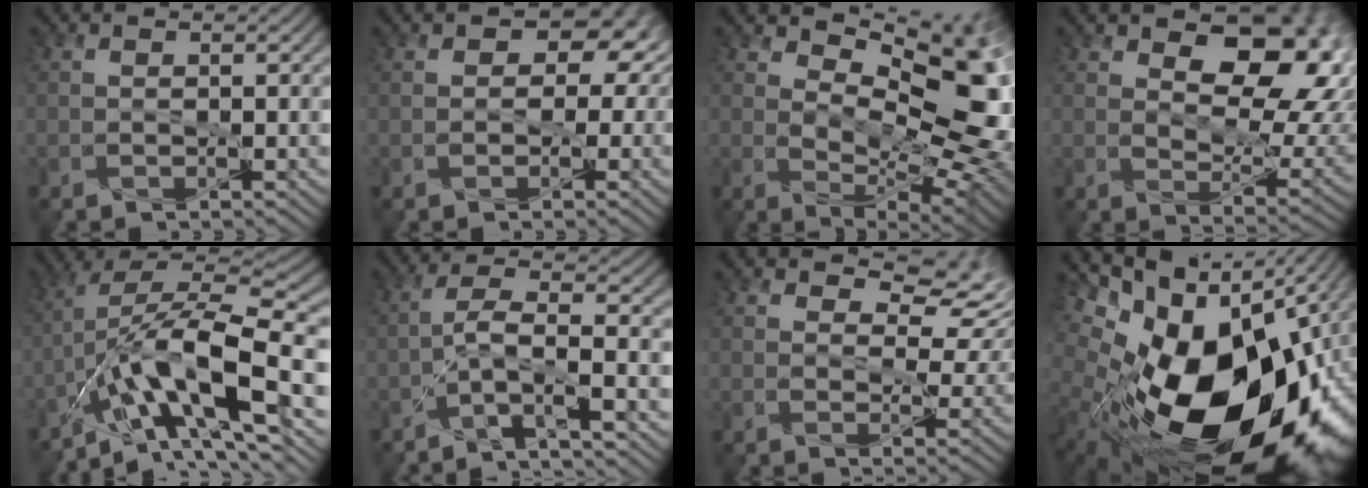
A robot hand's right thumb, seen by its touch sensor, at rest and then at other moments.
{"total": 6.2, "force": [0.8, 4.9, 3.7], "torque": [-0.039, 0.006, 0.001]}
{"total": 12.8, "force": [4.8, 6.5, 10.0], "torque": [-0.156, -0.005, 0.083]}
{"total": 14.3, "force": [5.6, 8.1, 10.4], "torque": [-0.146, -0.005, 0.093]}
{"total": 14.6, "force": [-6.0, 5.0, 12.3], "torque": [-0.225, 0.001, -0.113]}
{"total": 5.2, "force": [-2.9, 0.7, 4.2], "torque": [-0.087, 0.011, -0.066]}
{"total": 7.8, "force": [4.0, 4.1, 5.3], "torque": [-0.088, 0.003, 0.066]}
{"total": 22.2, "force": [-1.5, 14.4, 16.8], "torque": [-0.333, -0.066, 0.015]}